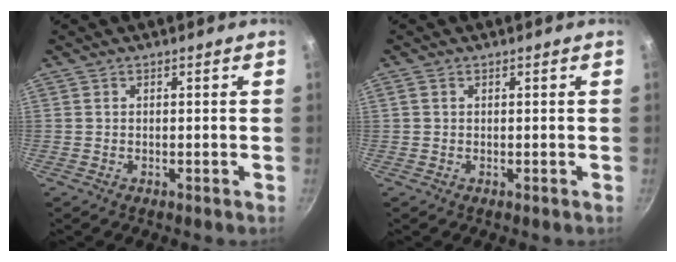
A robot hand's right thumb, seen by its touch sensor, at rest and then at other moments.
{"total": 0.9, "force": [0.3, 0.7, 0.5], "torque": [-0.010, 0.004, 0.005]}